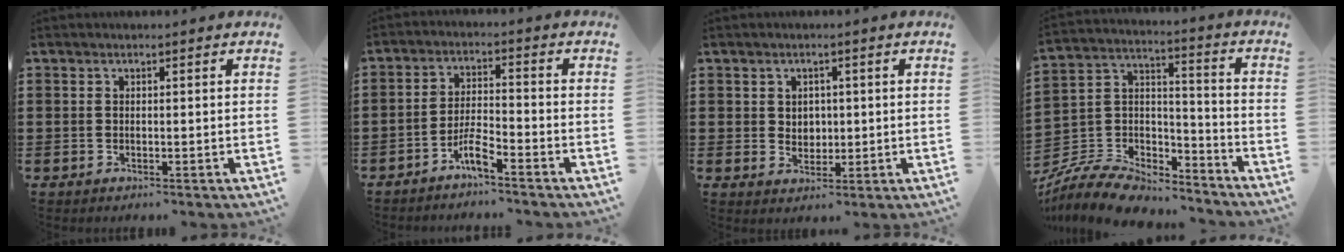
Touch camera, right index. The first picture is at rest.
{"total": 4.2, "force": [-3.3, 0.4, 2.6], "torque": [-0.062, 0.000, -0.066]}
{"total": 2.3, "force": [0.6, 2.1, 0.9], "torque": [-0.015, 0.007, 0.008]}
{"total": 9.4, "force": [-8.6, 3.0, 2.4], "torque": [-0.063, 0.016, -0.173]}